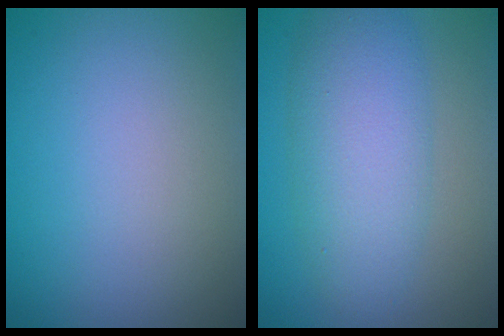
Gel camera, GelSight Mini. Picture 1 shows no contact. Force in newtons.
{"total": 6.2, "press": 6.2, "slide": 0.1}